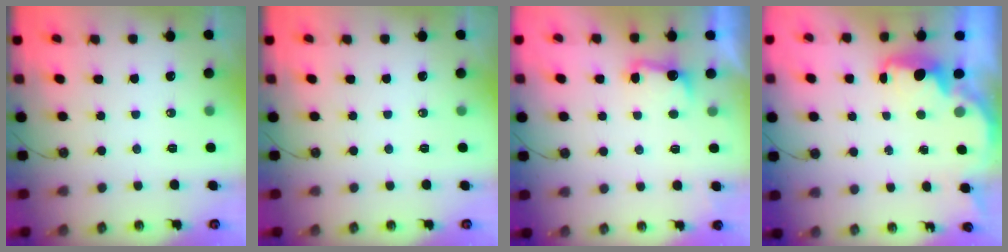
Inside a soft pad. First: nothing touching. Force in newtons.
{"total": 0.0}
{"total": 5.3, "press": 5.2, "slide": 0.9}
{"total": 2.4, "press": 2.3, "slide": 0.8}